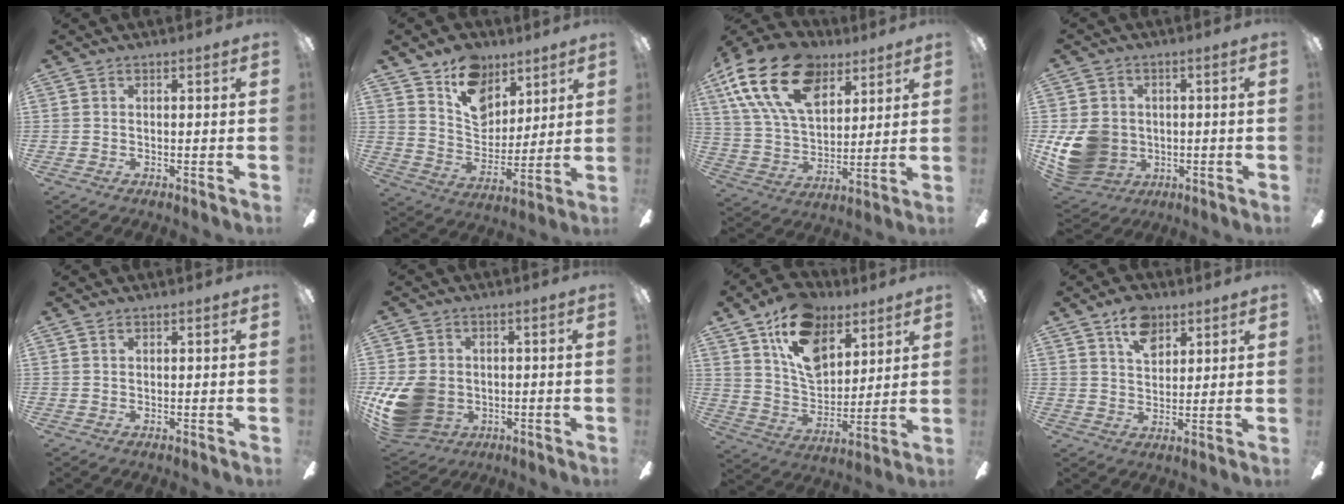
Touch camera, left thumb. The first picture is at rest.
{"total": 14.7, "force": [9.4, 9.8, 5.7], "torque": [-0.084, -0.051, 0.179]}
{"total": 22.3, "force": [11.8, 13.2, 13.4], "torque": [-0.262, -0.046, 0.211]}
{"total": 12.5, "force": [-1.5, 11.0, 5.8], "torque": [-0.133, 0.008, -0.023]}
{"total": 1.0, "force": [0.5, 0.6, 0.6], "torque": [-0.013, 0.003, 0.008]}
{"total": 14.1, "force": [-3.2, 11.1, 8.0], "torque": [-0.170, 0.018, -0.052]}
{"total": 17.2, "force": [10.0, 10.6, 9.1], "torque": [-0.156, -0.038, 0.187]}
{"total": 9.4, "force": [5.5, 5.7, 5.0], "torque": [-0.073, -0.014, 0.099]}